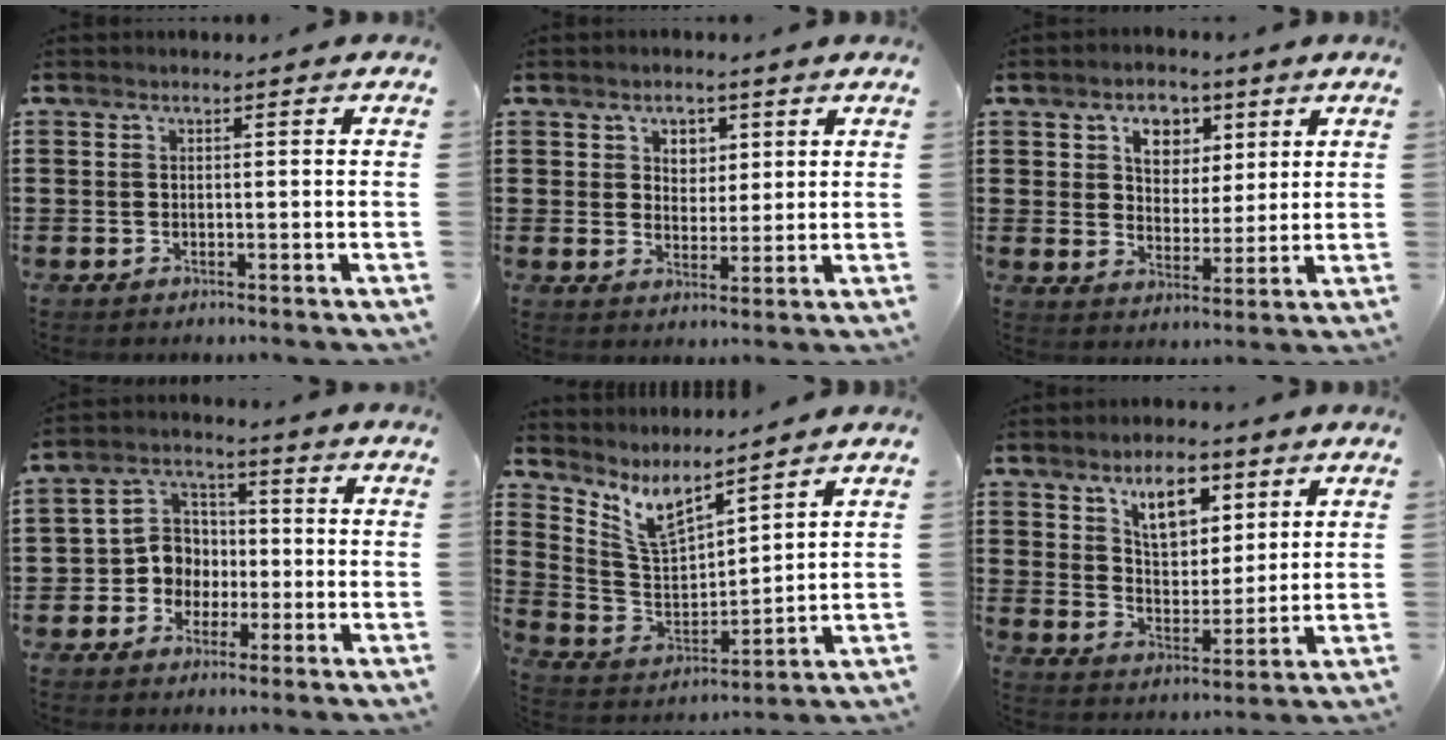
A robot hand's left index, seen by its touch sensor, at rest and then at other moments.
{"total": 3.4, "force": [2.2, 2.4, 0.9], "torque": [-0.022, 0.007, 0.037]}
{"total": 6.0, "force": [3.4, 4.3, 2.5], "torque": [-0.042, 0.004, 0.055]}
{"total": 6.9, "force": [-1.2, 6.4, 2.5], "torque": [-0.079, 0.016, -0.026]}
{"total": 7.1, "force": [5.5, 2.4, 3.8], "torque": [-0.100, -0.029, 0.098]}
{"total": 8.2, "force": [5.3, 4.0, 4.8], "torque": [-0.081, -0.008, 0.090]}